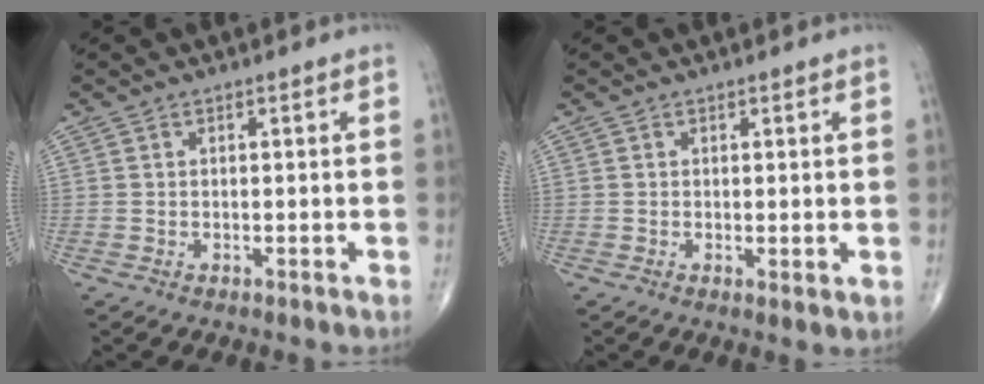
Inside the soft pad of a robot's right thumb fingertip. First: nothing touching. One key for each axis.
{"total": 1.3, "fx": 0.1, "fy": 0.4, "fz": 1.2, "tx": -0.020, "ty": -0.007, "tz": 0.000}